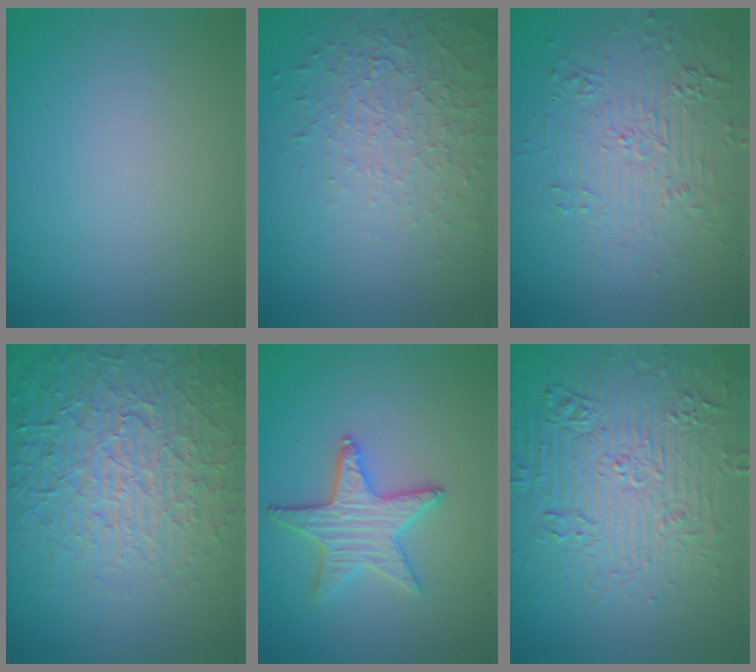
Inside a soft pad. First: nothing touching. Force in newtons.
{"total": 4.8, "press": 3.2, "slide": 3.6}
{"total": 4.2, "press": 3.8, "slide": 1.7}
{"total": 7.2, "press": 7.0, "slide": 1.8}
{"total": 3.7, "press": 3.6, "slide": 0.8}
{"total": 8.1, "press": 7.8, "slide": 1.9}